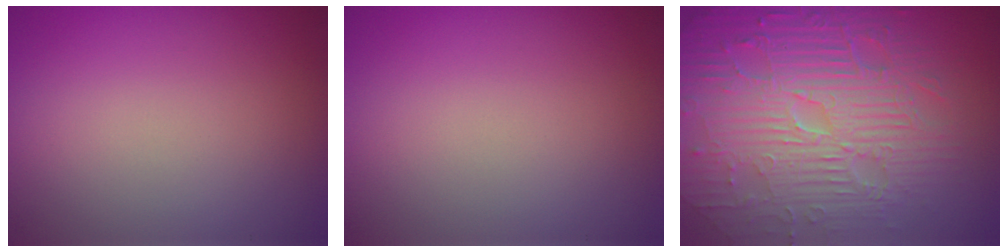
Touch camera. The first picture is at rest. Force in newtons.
{"total": 0.0}
{"total": 11.3, "press": 7.2, "slide": 8.7}